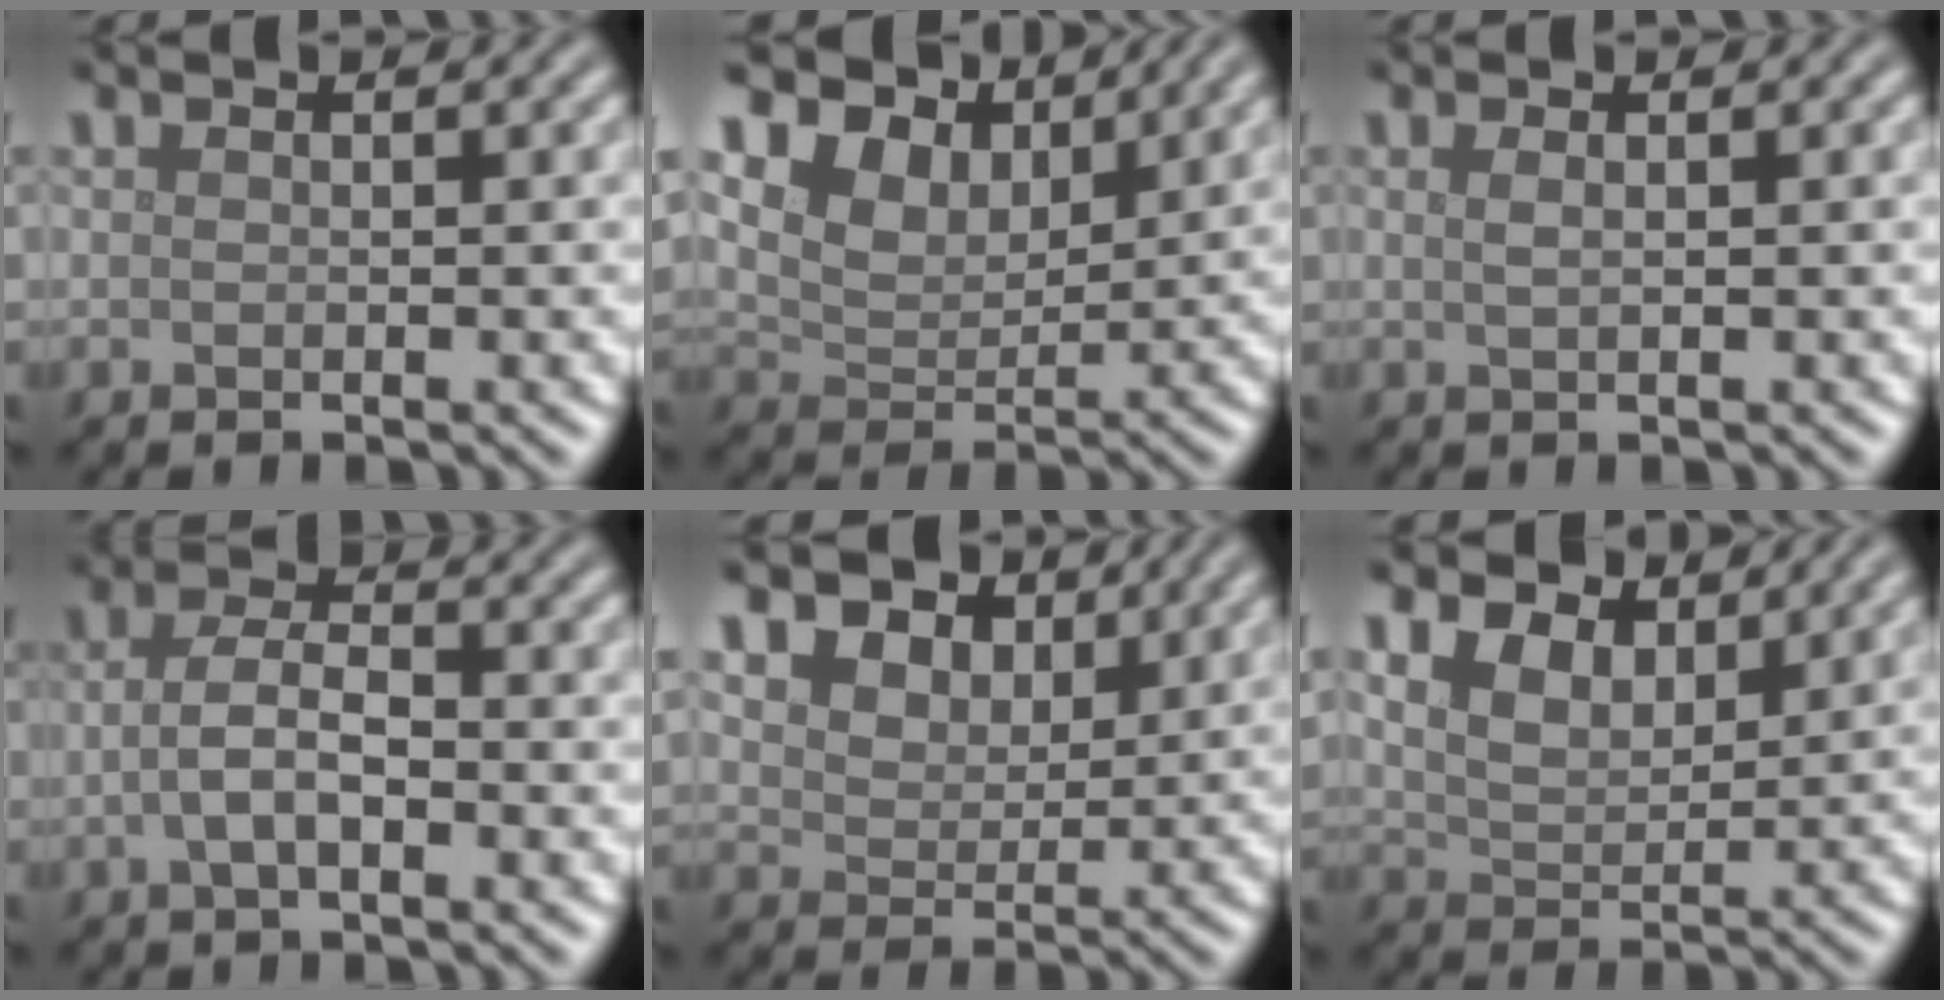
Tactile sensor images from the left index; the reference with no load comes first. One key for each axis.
{"total": 7.5, "fx": 5.4, "fy": 3.9, "fz": 3.4, "tx": -0.081, "ty": 0.004, "tz": 0.086}
{"total": 1.0, "fx": 0.4, "fy": 0.4, "fz": 0.8, "tx": -0.012, "ty": 0.001, "tz": 0.005}
{"total": 3.5, "fx": -0.9, "fy": 1.5, "fz": 3.0, "tx": -0.064, "ty": 0.004, "tz": -0.022}
{"total": 9.6, "fx": 5.6, "fy": 6.5, "fz": 4.3, "tx": -0.091, "ty": 0.020, "tz": 0.086}
{"total": 5.5, "fx": 3.6, "fy": 3.0, "fz": 3.0, "tx": -0.072, "ty": 0.006, "tz": 0.045}